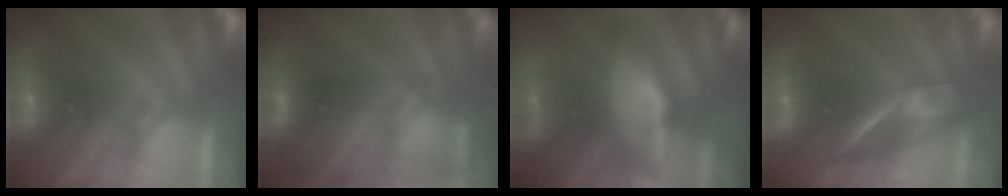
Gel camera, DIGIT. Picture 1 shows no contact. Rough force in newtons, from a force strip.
{"total": 2.8}
{"total": 5.7}
{"total": 2.4}